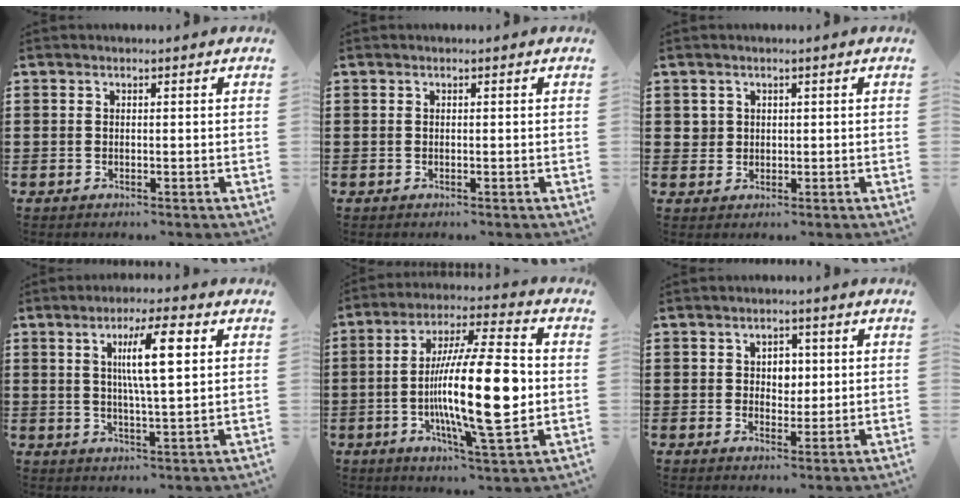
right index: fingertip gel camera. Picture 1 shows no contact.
{"total": 0.0}
{"total": 1.7, "force": [0.6, 1.6, 0.2], "torque": [-0.011, 0.008, 0.011]}
{"total": 8.4, "force": [2.4, 1.4, 7.9], "torque": [-0.149, 0.002, 0.033]}
{"total": 18.1, "force": [-1.6, 4.3, 17.5], "torque": [-0.296, -0.008, -0.031]}
{"total": 3.1, "force": [0.6, 2.5, 1.7], "torque": [-0.033, 0.008, 0.005]}